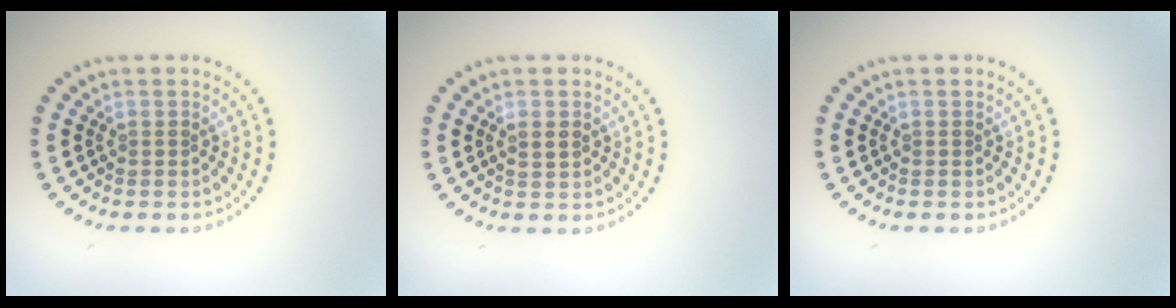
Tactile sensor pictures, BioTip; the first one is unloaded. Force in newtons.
{"total": 0.8, "press": 0.8, "slide": 0.1}
{"total": 0.0}